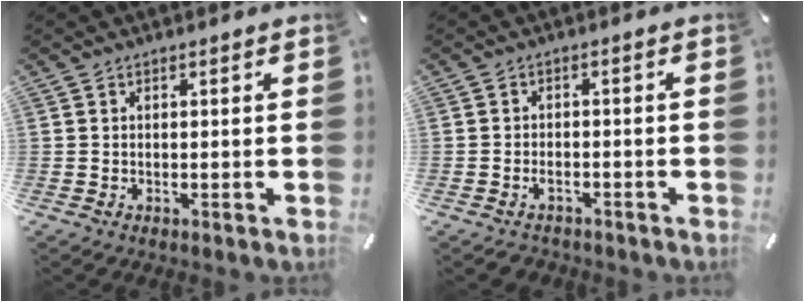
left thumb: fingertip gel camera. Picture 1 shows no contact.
{"total": 2.5, "force": [-1.3, 1.6, 1.4], "torque": [-0.026, 0.006, -0.026]}